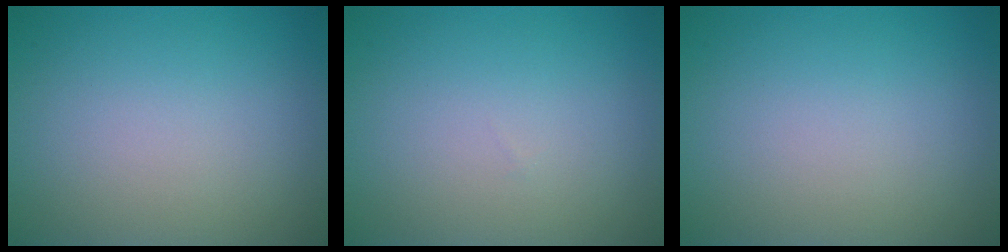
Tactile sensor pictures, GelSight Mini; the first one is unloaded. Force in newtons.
{"total": 0.0}
{"total": 0.0}